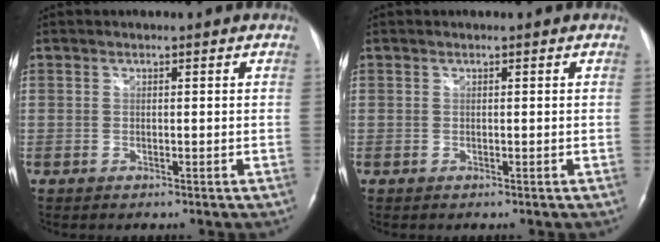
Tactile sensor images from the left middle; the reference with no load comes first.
{"total": 0.0}